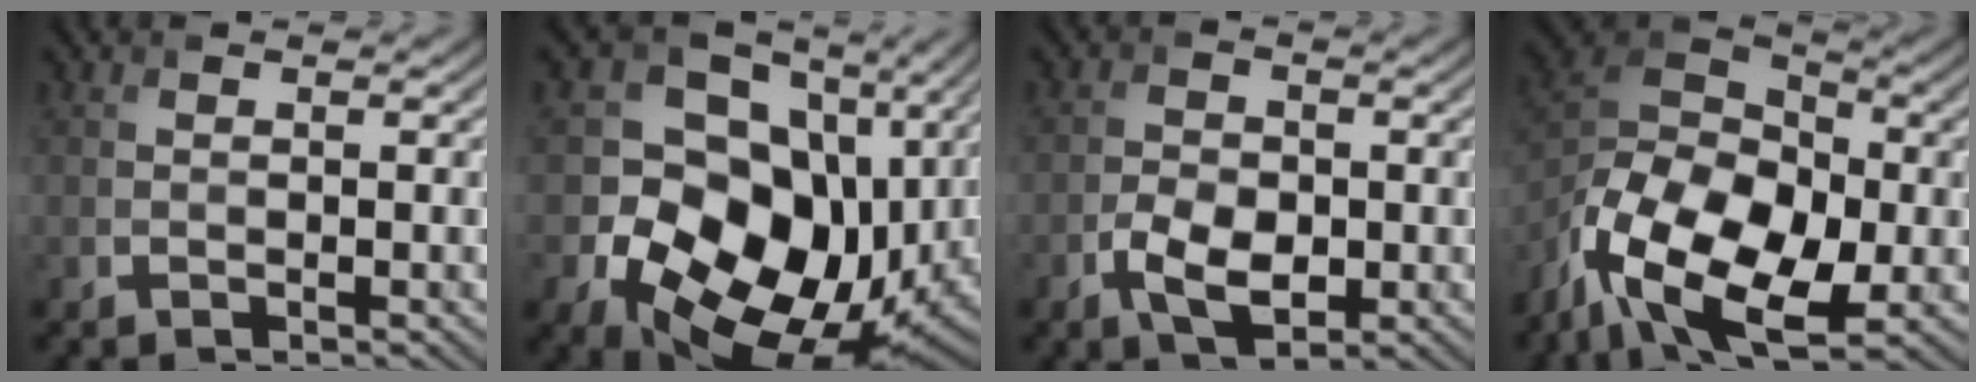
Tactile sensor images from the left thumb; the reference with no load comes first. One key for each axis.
{"total": 17.6, "fx": -1.1, "fy": 13.6, "fz": 11.1, "tx": -0.216, "ty": -0.050, "tz": 0.010}
{"total": 4.6, "fx": -1.6, "fy": 2.8, "fz": 3.2, "tx": -0.064, "ty": -0.005, "tz": -0.032}
{"total": 16.3, "fx": -7.7, "fy": 9.4, "fz": 10.9, "tx": -0.251, "ty": -0.023, "tz": -0.152}